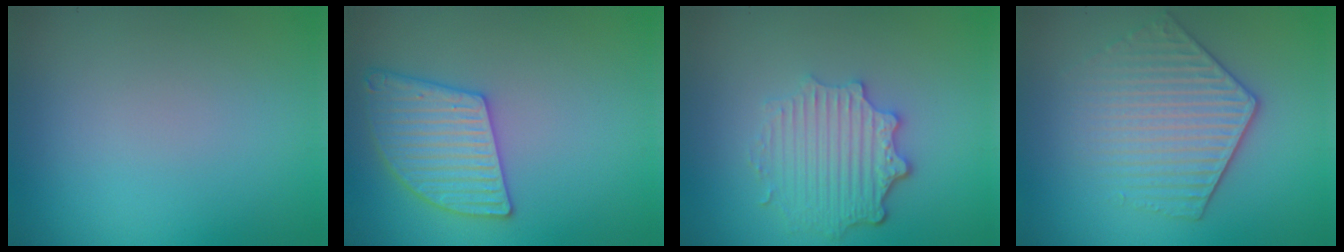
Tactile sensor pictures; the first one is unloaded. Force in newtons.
{"total": 4.3, "press": 4.0, "slide": 1.5}
{"total": 4.5, "press": 3.6, "slide": 2.7}
{"total": 4.5, "press": 3.8, "slide": 2.3}